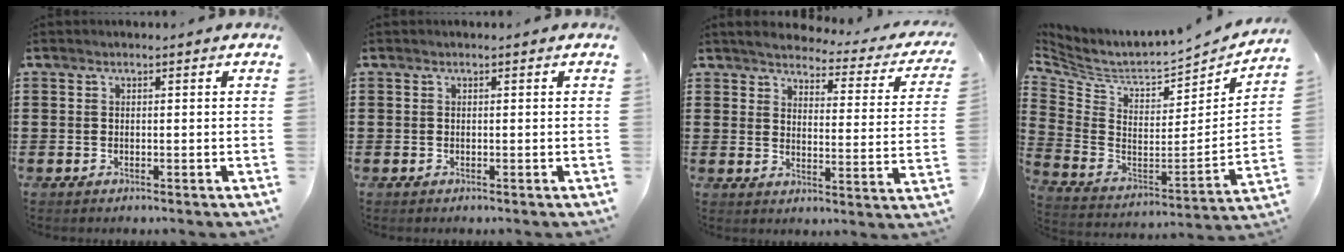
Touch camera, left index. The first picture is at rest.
{"total": 0.0}
{"total": 3.2, "force": [3.1, 0.1, 0.9], "torque": [-0.039, -0.027, 0.045]}
{"total": 4.6, "force": [4.2, 1.0, 1.6], "torque": [-0.060, -0.050, 0.065]}